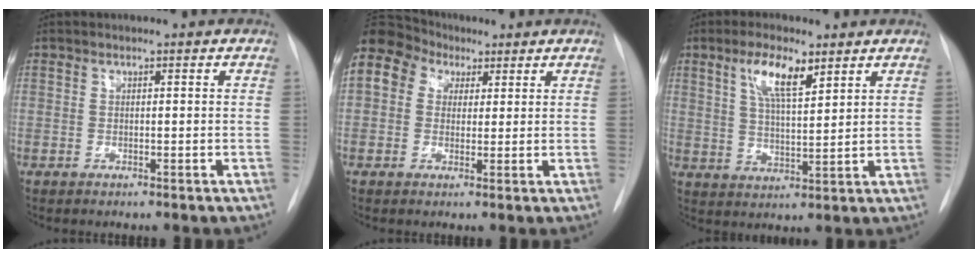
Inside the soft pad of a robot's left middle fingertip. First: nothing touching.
{"total": 20.8, "force": [9.0, 16.3, 9.1], "torque": [-0.286, 0.117, 0.174]}
{"total": 7.1, "force": [4.0, 1.6, 5.6], "torque": [-0.110, 0.001, 0.074]}